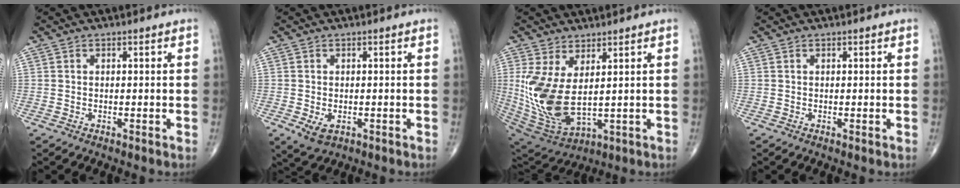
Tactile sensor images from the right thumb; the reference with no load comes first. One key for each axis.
{"total": 3.5, "fx": -1.2, "fy": 2.1, "fz": 2.5, "tx": -0.044, "ty": -0.003, "tz": -0.013}
{"total": 14.2, "fx": 2.1, "fy": 6.8, "fz": 12.3, "tx": -0.263, "ty": -0.029, "tz": 0.065}
{"total": 0.0}